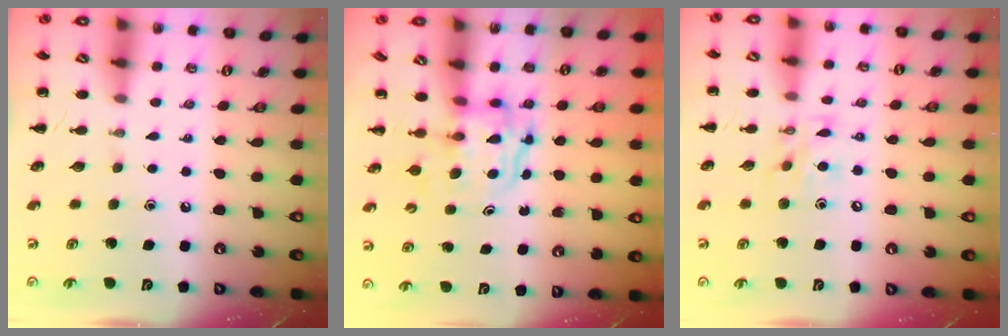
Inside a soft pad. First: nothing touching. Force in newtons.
{"total": 3.5, "press": 3.5, "slide": 0.3}
{"total": 9.8, "press": 9.7, "slide": 1.3}